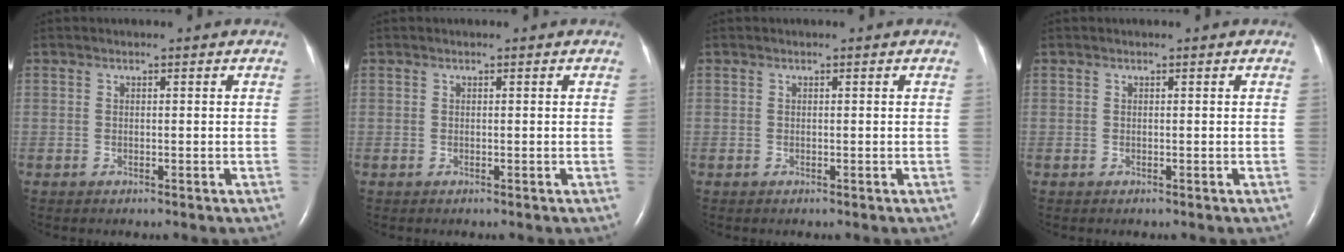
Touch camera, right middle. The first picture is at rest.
{"total": 0.0}
{"total": 0.0}
{"total": 0.0}